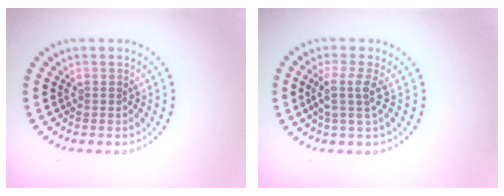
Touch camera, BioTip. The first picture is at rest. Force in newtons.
{"total": 2.5, "press": 1.9, "slide": 1.6}